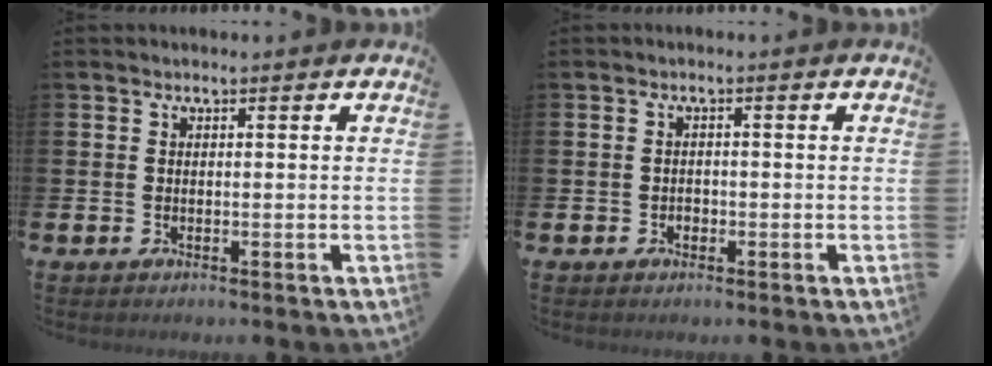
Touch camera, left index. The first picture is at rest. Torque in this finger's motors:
{"motor_torque": [0.03, 0.03, 0.00, 0.00]}